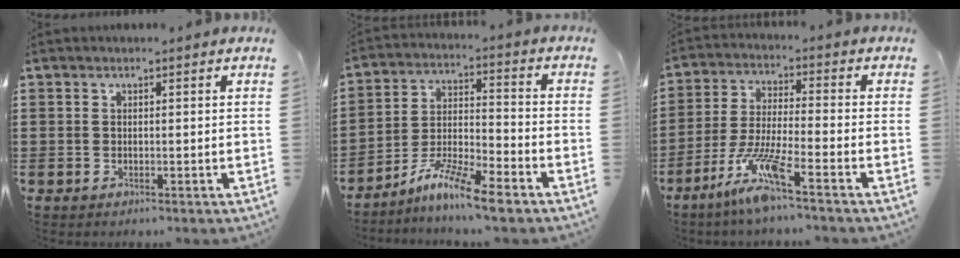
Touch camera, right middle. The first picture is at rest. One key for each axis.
{"total": 8.4, "fx": -7.0, "fy": 0.4, "fz": 4.7, "tx": -0.094, "ty": 0.000, "tz": -0.135}
{"total": 8.4, "fx": -5.8, "fy": 0.6, "fz": 6.1, "tx": -0.132, "ty": -0.014, "tz": -0.111}